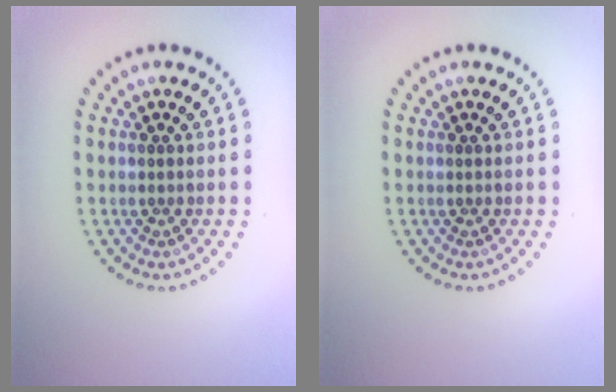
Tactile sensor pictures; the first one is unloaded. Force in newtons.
{"total": 0.0}